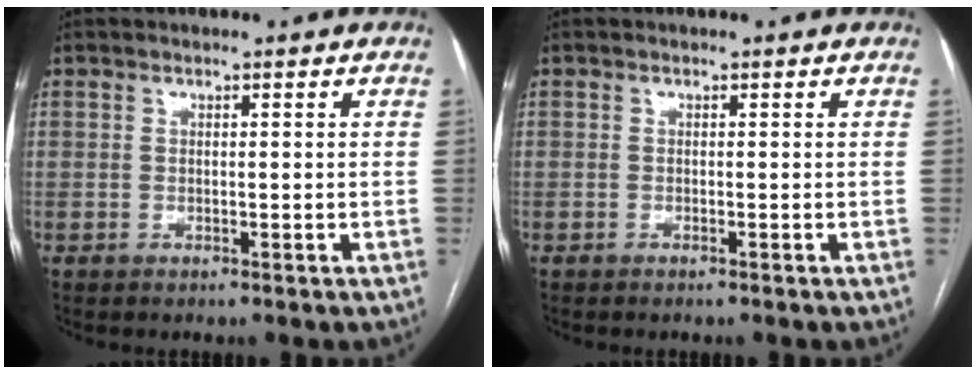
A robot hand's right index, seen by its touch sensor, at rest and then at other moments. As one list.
[{"total": 0.0}]